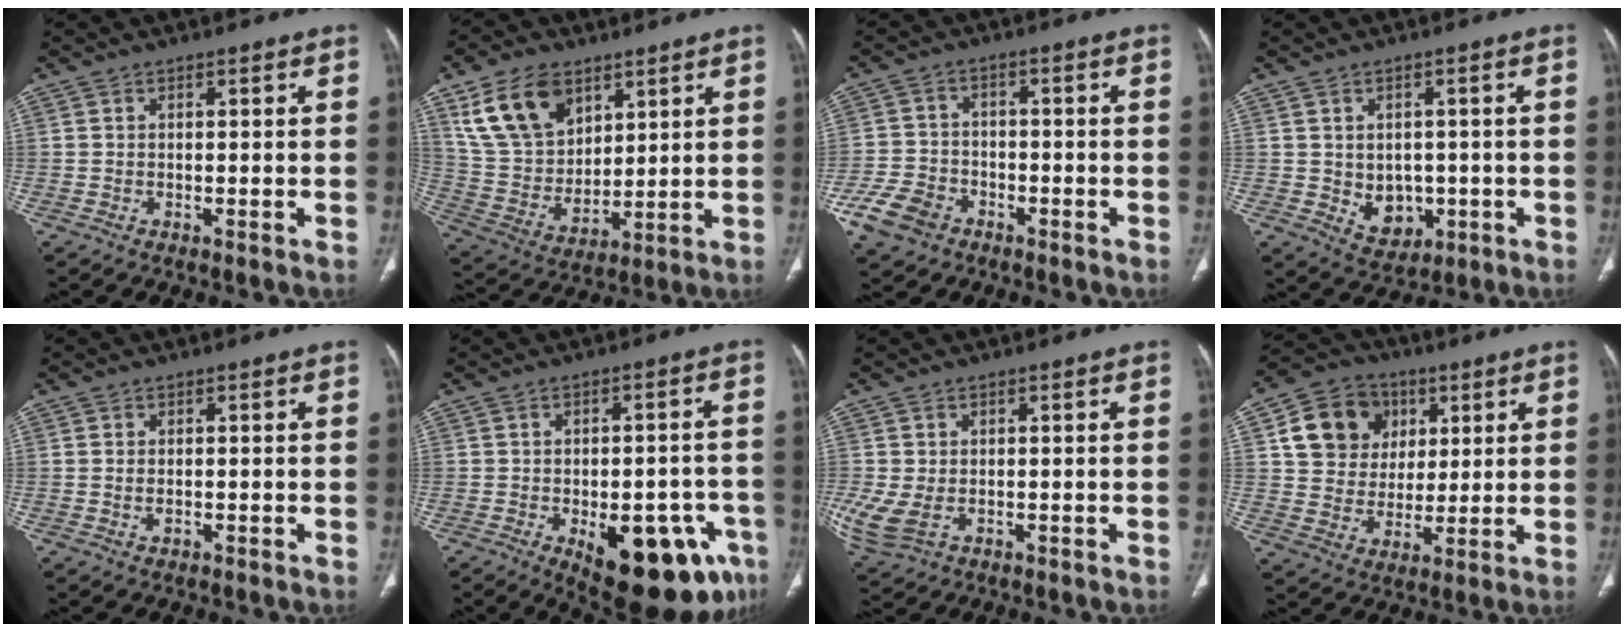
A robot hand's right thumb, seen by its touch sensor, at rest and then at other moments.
{"total": 15.7, "force": [8.5, 9.9, 8.7], "torque": [-0.138, -0.032, 0.178]}
{"total": 8.2, "force": [-4.4, 5.9, 3.6], "torque": [-0.067, 0.022, -0.079]}
{"total": 6.4, "force": [-0.9, 5.1, 3.7], "torque": [-0.028, 0.001, 0.006]}
{"total": 1.2, "force": [-0.2, 0.7, 0.9], "torque": [-0.021, 0.002, -0.003]}
{"total": 19.4, "force": [-8.2, 8.8, 15.2], "torque": [-0.144, 0.022, -0.090]}
{"total": 7.3, "force": [-1.3, 5.0, 5.2], "torque": [-0.137, -0.007, -0.013]}
{"total": 14.1, "force": [4.7, 12.0, 5.7], "torque": [-0.073, 0.001, 0.085]}